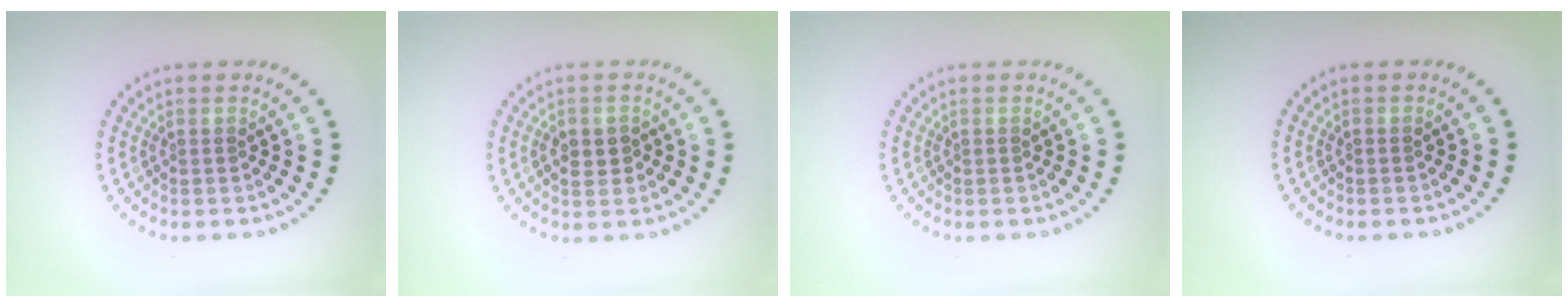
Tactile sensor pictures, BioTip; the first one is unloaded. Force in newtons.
{"total": 2.2, "press": 2.2, "slide": 0.2}
{"total": 0.0}
{"total": 0.0}